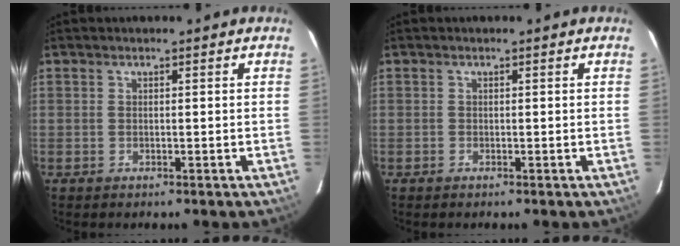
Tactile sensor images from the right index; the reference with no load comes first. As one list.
[{"total": 0.0}]